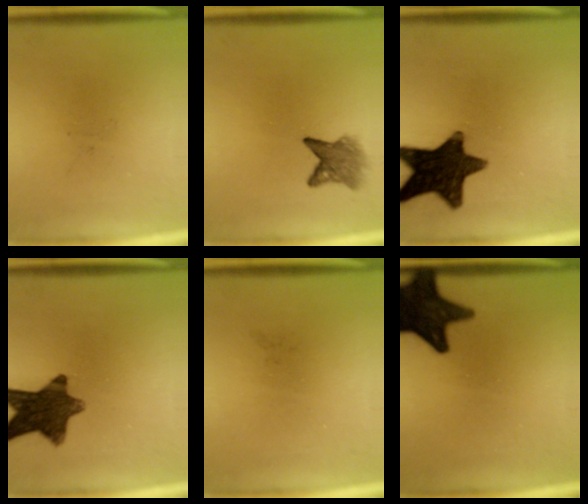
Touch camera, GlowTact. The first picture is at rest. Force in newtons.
{"total": 3.9}
{"total": 15.8}
{"total": 11.5}
{"total": 0.0}
{"total": 16.6}